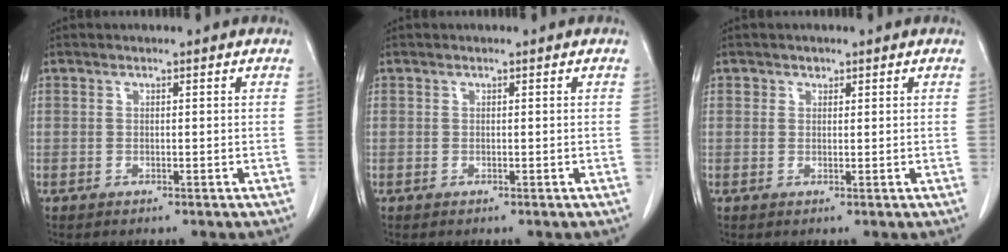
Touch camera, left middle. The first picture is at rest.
{"total": 0.0}
{"total": 0.9, "force": [0.5, 0.7, 0.1], "torque": [0.005, -0.003, 0.005]}